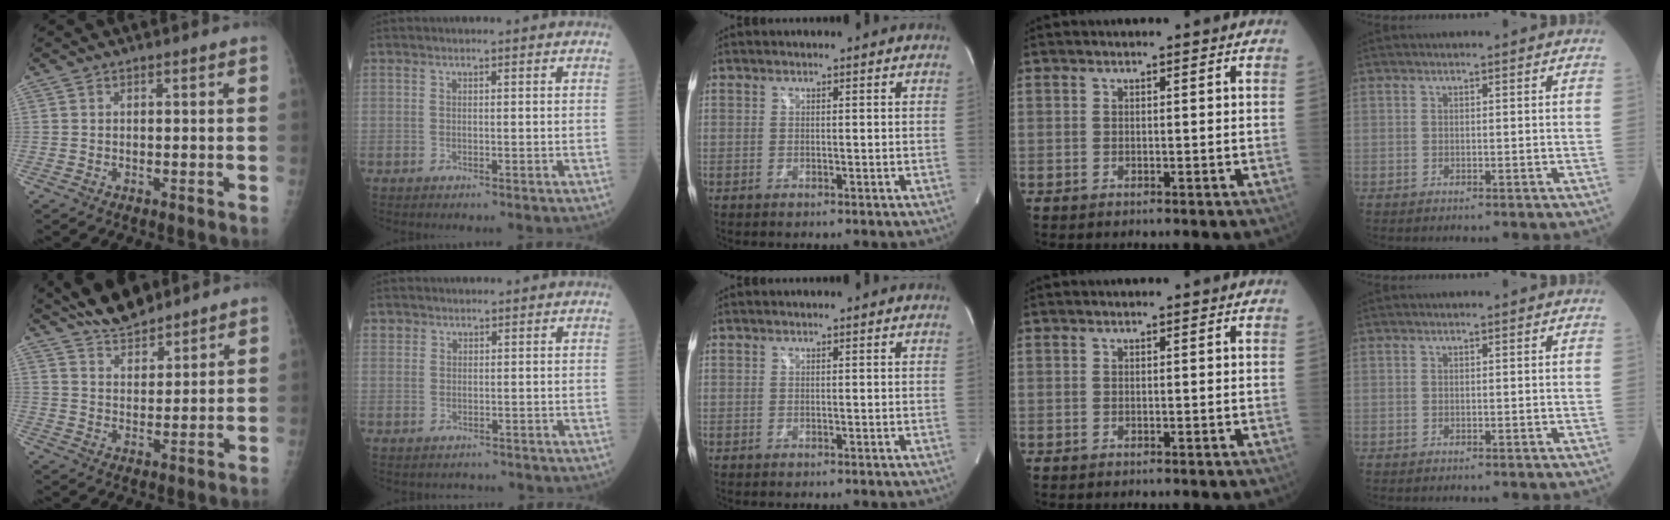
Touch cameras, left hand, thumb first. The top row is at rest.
{"thumb": {"total": 9.4, "force": [8.3, 2.9, 3.3], "torque": [-0.038, -0.040, 0.150]}, "index": {"total": 1.2, "force": [-0.4, 1.2, -0.2], "torque": [0.000, 0.006, -0.006]}}